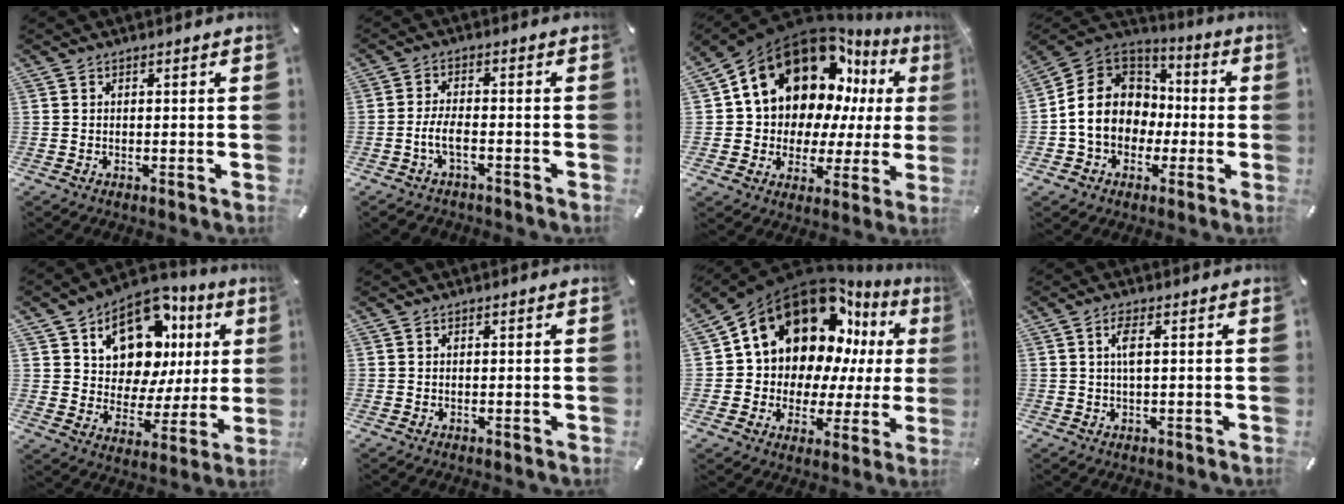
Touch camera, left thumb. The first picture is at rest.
{"total": 5.1, "force": [-2.2, 2.3, 4.0], "torque": [-0.088, 0.009, -0.044]}
{"total": 18.3, "force": [10.0, 12.6, 8.6], "torque": [-0.134, -0.083, 0.183]}
{"total": 14.5, "force": [-2.5, 12.8, 6.3], "torque": [-0.131, 0.027, -0.042]}
{"total": 14.7, "force": [8.2, 9.6, 7.5], "torque": [-0.119, -0.057, 0.146]}
{"total": 0.0}
{"total": 17.5, "force": [9.9, 11.9, 8.2], "torque": [-0.133, -0.083, 0.179]}
{"total": 3.3, "force": [0.6, 0.7, 3.2], "torque": [-0.063, 0.003, 0.007]}